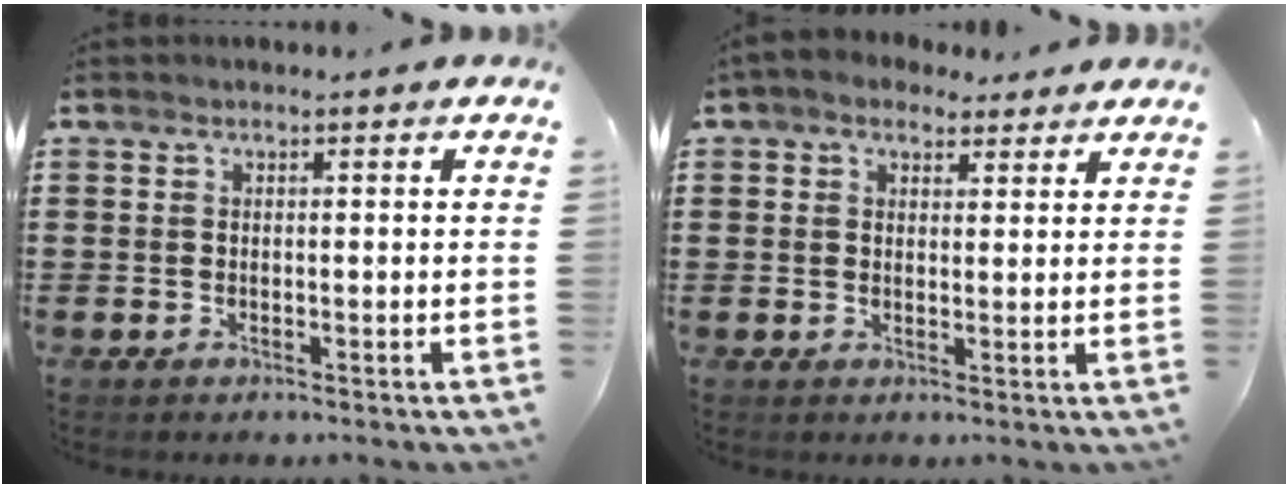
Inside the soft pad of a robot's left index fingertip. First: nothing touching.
{"total": 3.3, "force": [2.7, 1.8, 0.8], "torque": [-0.026, 0.002, 0.050]}